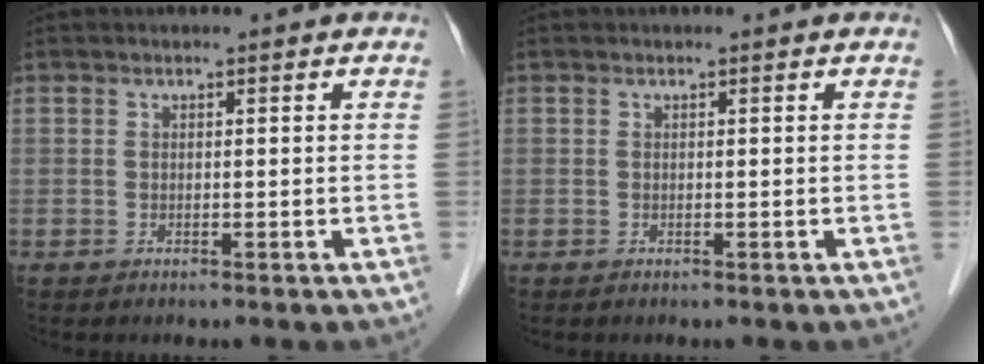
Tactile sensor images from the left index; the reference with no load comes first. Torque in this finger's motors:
{"motor_torque": [0.00, 0.00, 0.00, 0.00]}